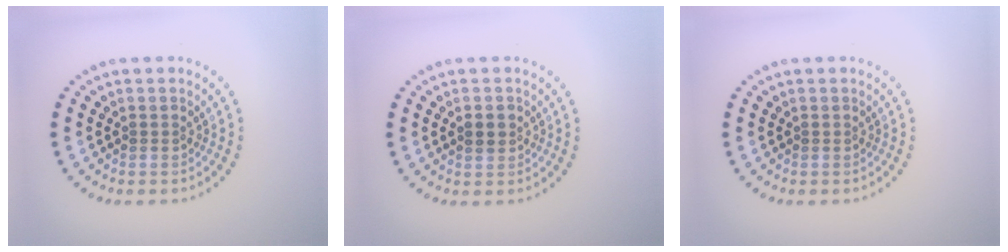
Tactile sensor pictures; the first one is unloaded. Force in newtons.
{"total": 1.2, "press": 1.2, "slide": 0.1}
{"total": 0.0}